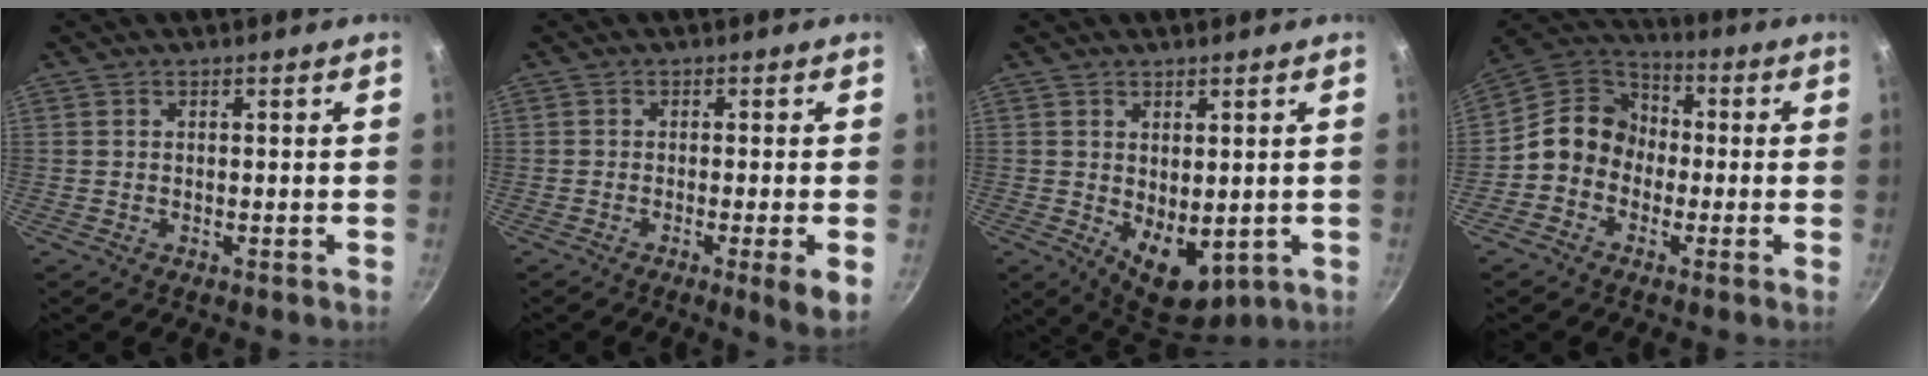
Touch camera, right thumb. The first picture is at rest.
{"total": 4.9, "force": [-1.4, 0.3, 4.7], "torque": [-0.074, -0.003, -0.022]}
{"total": 8.5, "force": [-0.4, 5.3, 6.6], "torque": [-0.072, -0.020, 0.012]}
{"total": 10.5, "force": [-1.7, 9.2, 4.8], "torque": [-0.044, 0.039, -0.057]}